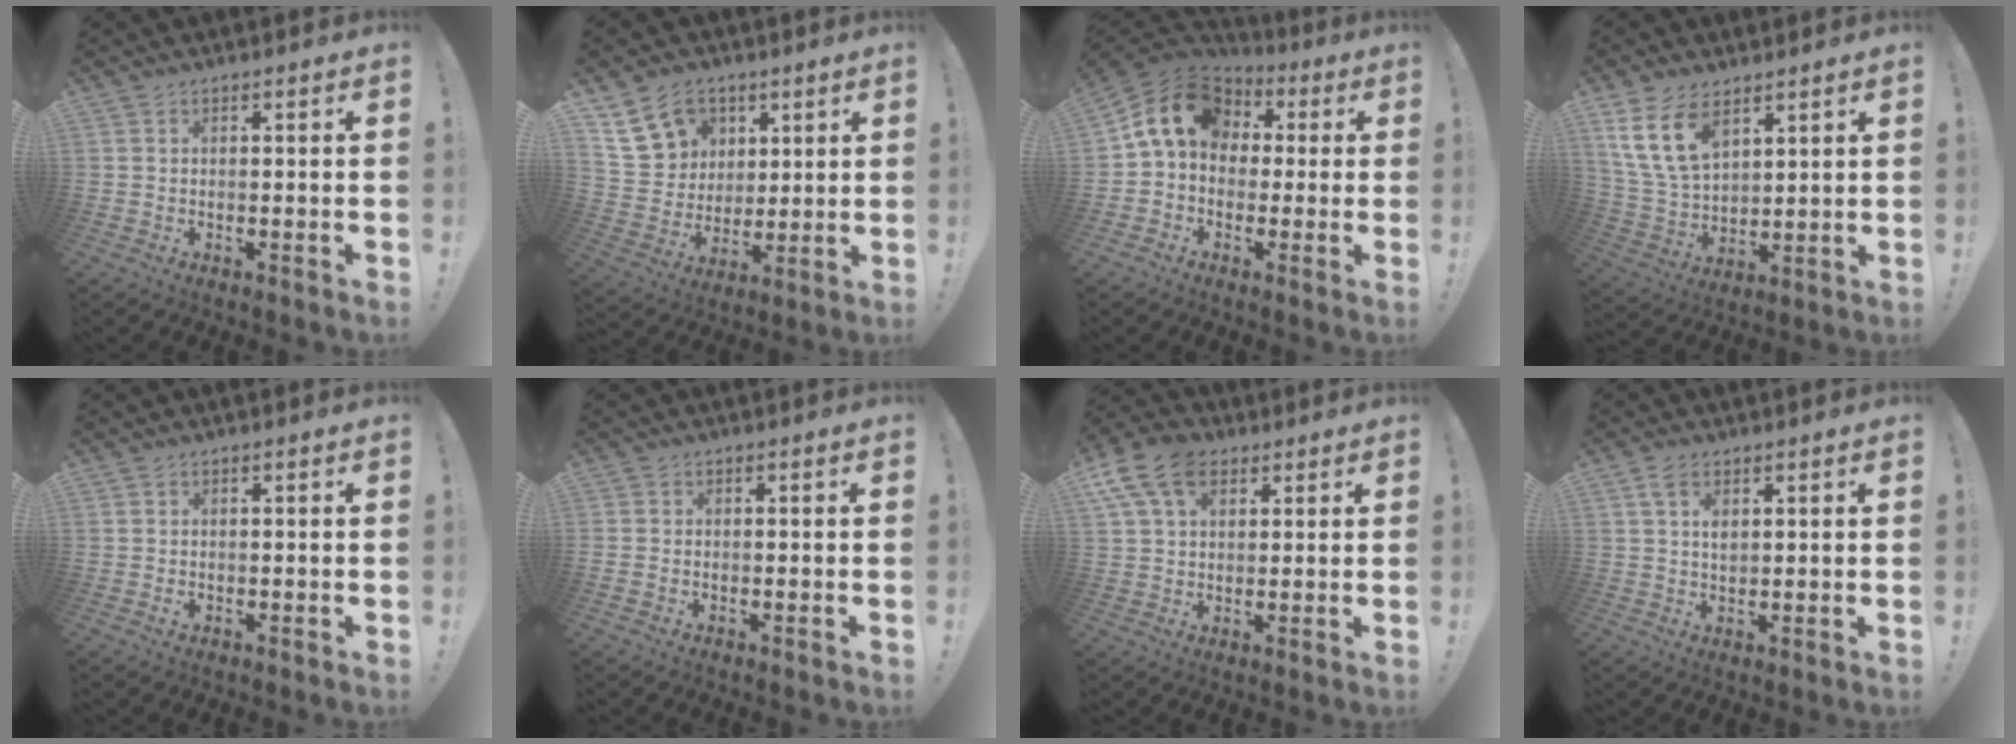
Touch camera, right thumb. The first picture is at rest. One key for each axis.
{"total": 16.2, "fx": 8.2, "fy": 12.6, "fz": 5.8, "tx": -0.102, "ty": -0.033, "tz": 0.176}
{"total": 14.0, "fx": 3.2, "fy": 10.7, "fz": 8.5, "tx": -0.147, "ty": 0.003, "tz": 0.061}
{"total": 13.4, "fx": 7.6, "fy": 7.7, "fz": 7.9, "tx": -0.178, "ty": -0.030, "tz": 0.148}
{"total": 0.9, "fx": -0.5, "fy": 0.6, "fz": 0.5, "tx": -0.007, "ty": 0.003, "tz": -0.008}
{"total": 0.8, "fx": -0.6, "fy": 0.5, "fz": 0.3, "tx": -0.009, "ty": 0.004, "tz": -0.009}
{"total": 12.8, "fx": 5.7, "fy": 8.7, "fz": 7.5, "tx": -0.136, "ty": -0.009, "tz": 0.112}
{"total": 4.1, "fx": 1.8, "fy": 2.1, "fz": 2.9, "tx": -0.045, "ty": -0.008, "tz": 0.029}